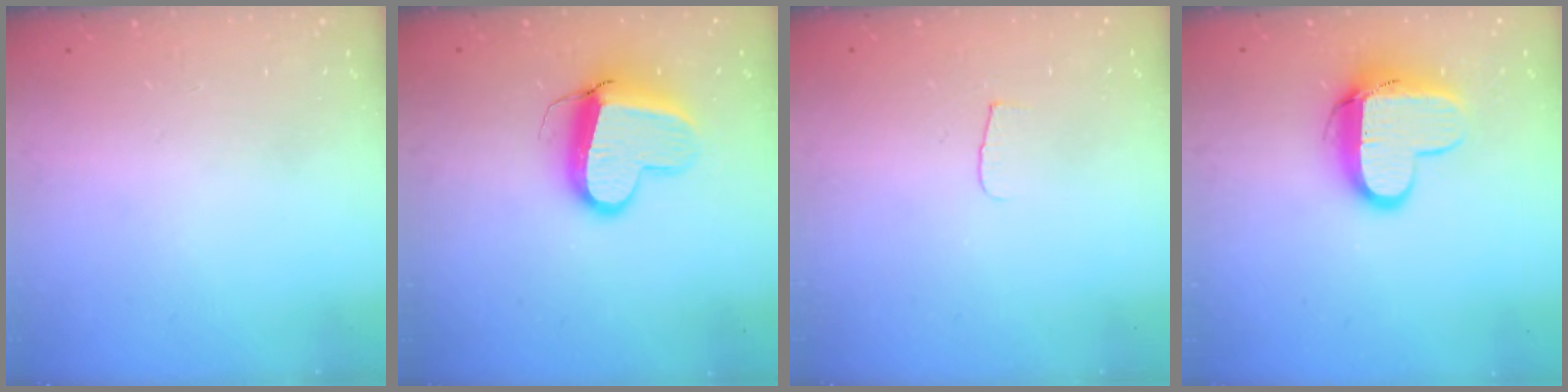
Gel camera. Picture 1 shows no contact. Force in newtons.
{"total": 10.7, "press": 10.6, "slide": 1.3}
{"total": 3.8, "press": 3.8, "slide": 0.4}
{"total": 11.2, "press": 11.2, "slide": 1.1}